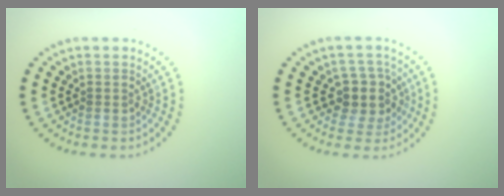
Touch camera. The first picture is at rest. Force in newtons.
{"total": 2.9, "press": 2.5, "slide": 1.5}